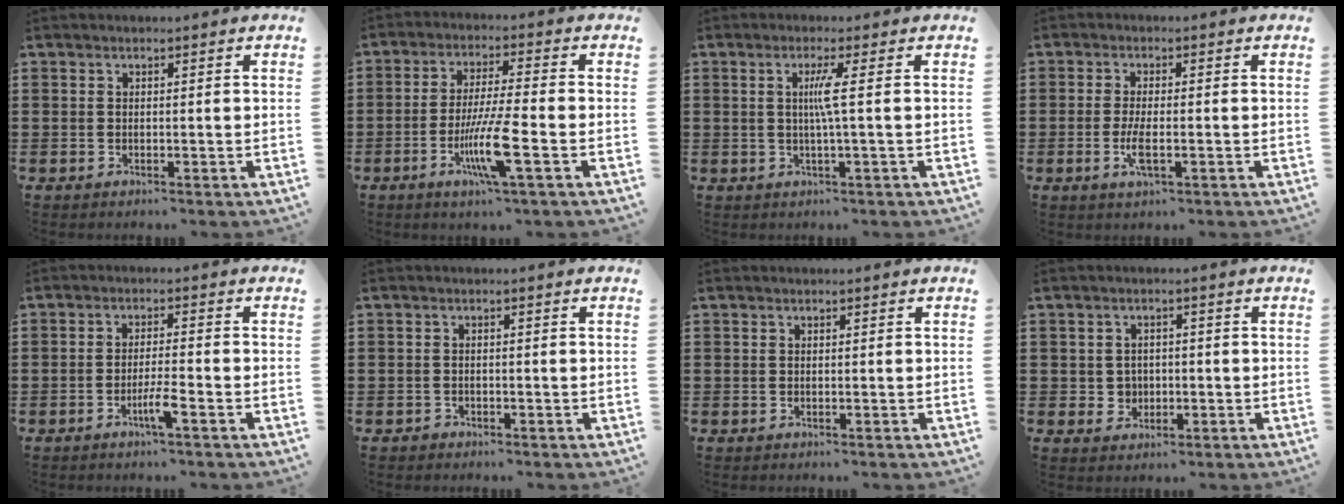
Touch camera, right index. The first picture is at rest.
{"total": 8.9, "force": [-3.4, 0.6, 8.2], "torque": [-0.166, -0.018, -0.065]}
{"total": 3.3, "force": [0.2, -0.8, 3.2], "torque": [-0.061, -0.009, -0.003]}
{"total": 3.7, "force": [-1.1, 0.9, 3.4], "torque": [-0.079, -0.005, -0.028]}
{"total": 3.5, "force": [-2.0, 0.0, 2.8], "torque": [-0.054, -0.004, -0.039]}
{"total": 0.9, "force": [-0.8, 0.4, 0.0], "torque": [-0.001, 0.002, -0.020]}
{"total": 0.0}
{"total": 2.3, "force": [-0.3, 2.2, 0.7], "torque": [-0.022, 0.008, -0.010]}